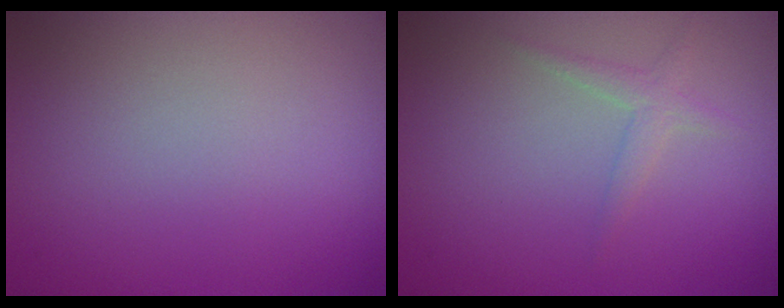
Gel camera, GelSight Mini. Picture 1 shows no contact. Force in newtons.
{"total": 1.2, "press": 1.2, "slide": 0.0}